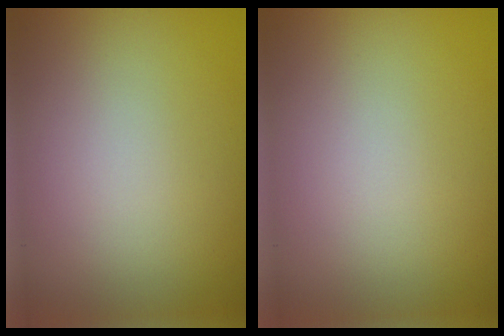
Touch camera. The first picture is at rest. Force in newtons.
{"total": 0.0}